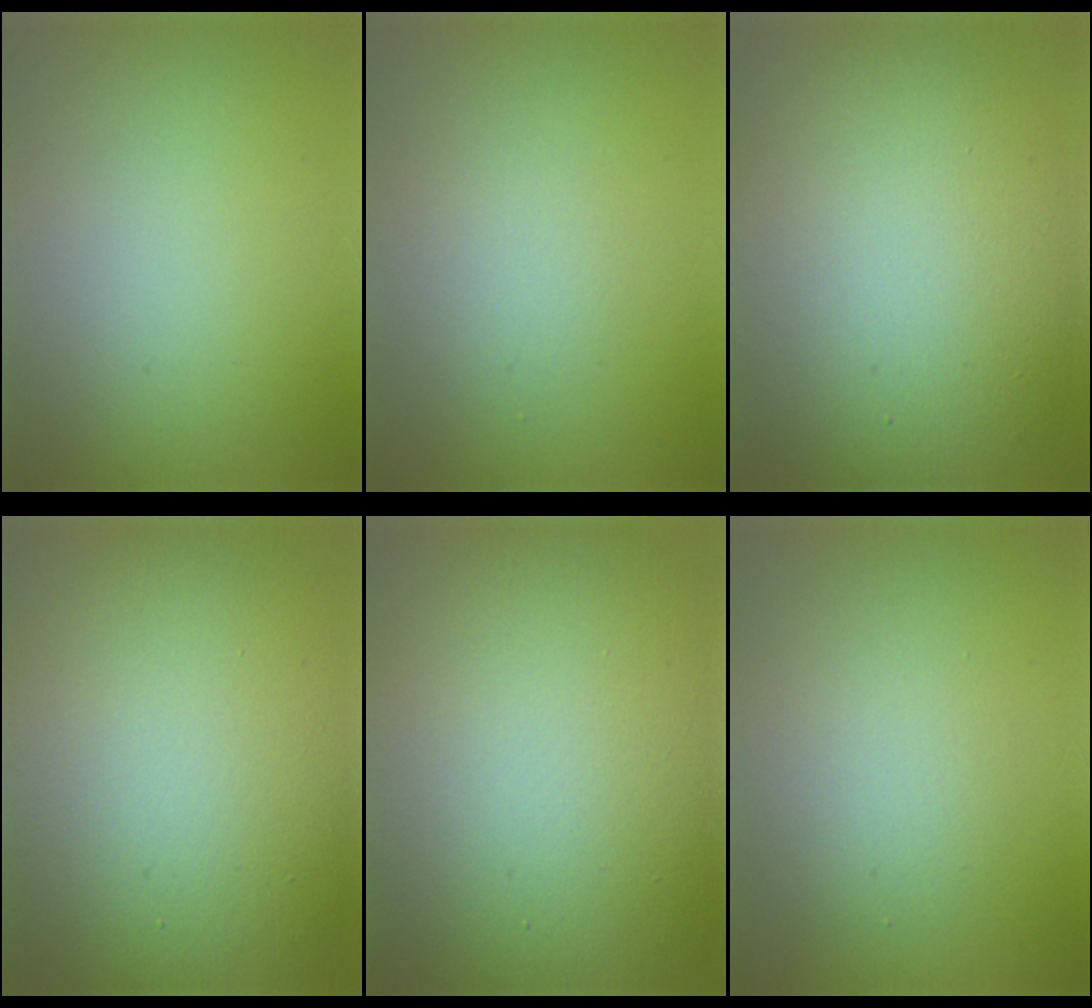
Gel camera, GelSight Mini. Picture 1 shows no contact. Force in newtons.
{"total": 1.7, "press": 1.7, "slide": 0.1}
{"total": 14.4, "press": 14.4, "slide": 0.7}
{"total": 18.7, "press": 18.7, "slide": 1.0}
{"total": 20.6, "press": 20.6, "slide": 1.3}
{"total": 2.9, "press": 2.9, "slide": 0.2}